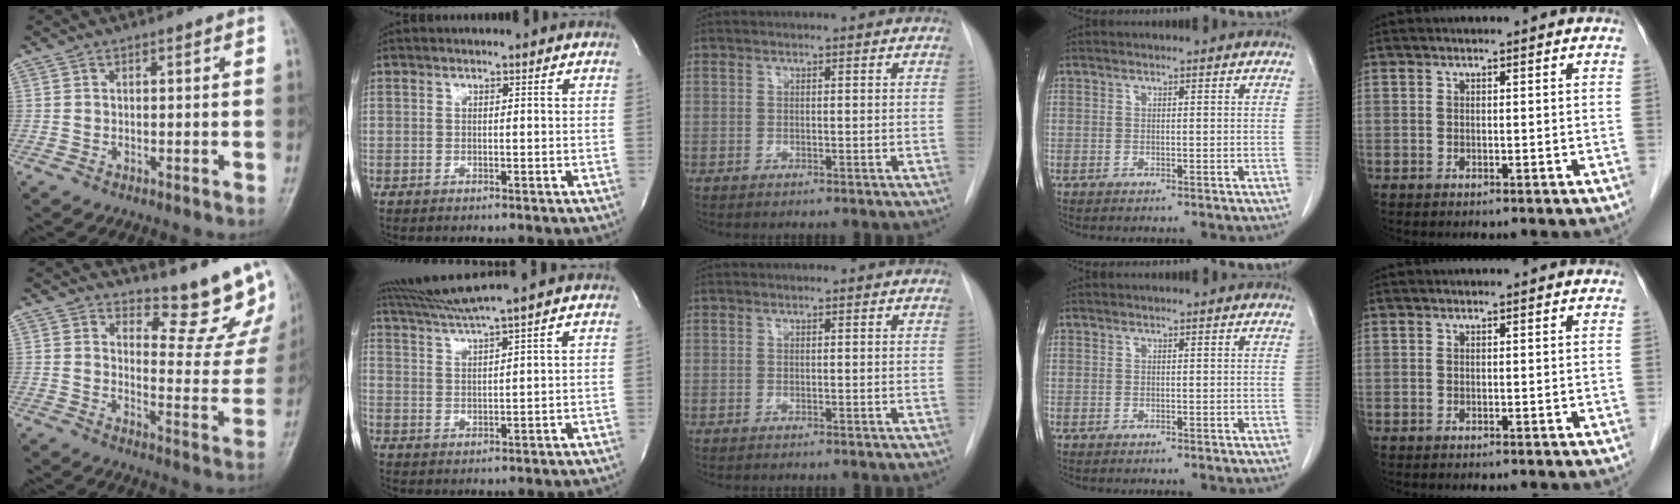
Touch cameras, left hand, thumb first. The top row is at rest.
{"thumb": {"total": 12.1, "force": [11.3, 3.3, 2.9], "torque": [-0.001, -0.125, 0.134]}, "index": {"total": 7.4, "force": [6.3, -2.5, 2.8], "torque": [-0.057, 0.003, 0.121]}}